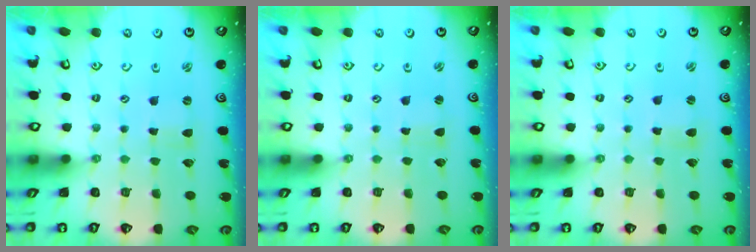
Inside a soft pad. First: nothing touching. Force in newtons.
{"total": 0.5, "press": 0.5, "slide": 0.1}
{"total": 0.7, "press": 0.7, "slide": 0.2}